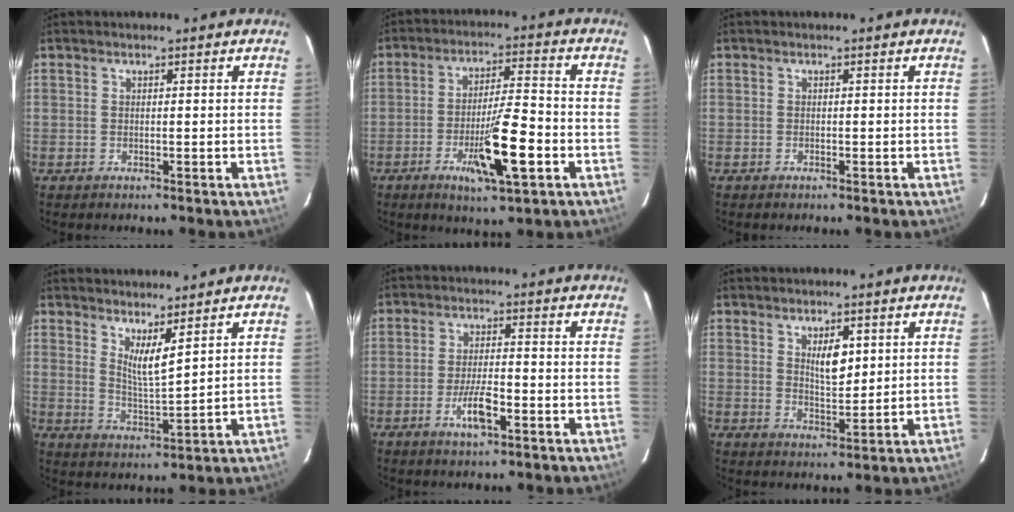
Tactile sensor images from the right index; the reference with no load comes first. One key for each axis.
{"total": 11.2, "fx": -4.2, "fy": 1.3, "fz": 10.3, "tx": -0.176, "ty": -0.008, "tz": -0.067}
{"total": 0.0}
{"total": 4.4, "fx": 2.8, "fy": 0.0, "fz": 3.5, "tx": -0.065, "ty": -0.025, "tz": 0.058}
{"total": 5.2, "fx": -2.3, "fy": 1.0, "fz": 4.6, "tx": -0.089, "ty": -0.003, "tz": -0.040}
{"total": 4.6, "fx": 1.8, "fy": 1.8, "fz": 3.9, "tx": -0.066, "ty": -0.003, "tz": 0.033}